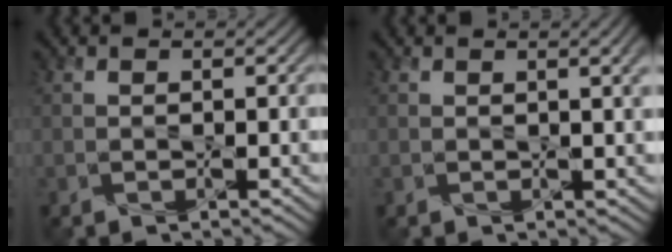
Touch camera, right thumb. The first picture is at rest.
{"total": 3.0, "force": [1.0, 0.8, 2.7], "torque": [-0.037, 0.004, 0.022]}